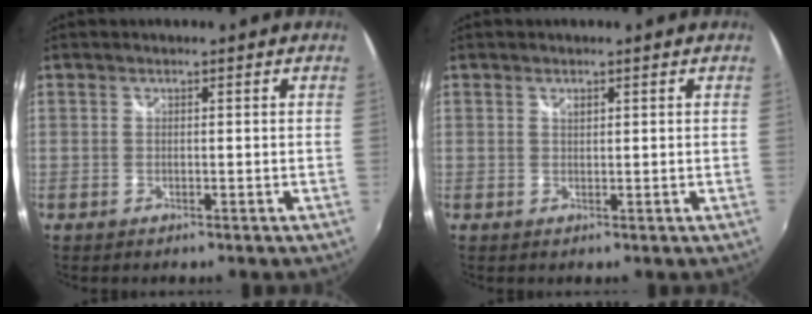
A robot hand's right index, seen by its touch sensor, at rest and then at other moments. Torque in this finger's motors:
{"motor_torque": [-0.01, 0.02, 0.01, 0.01]}